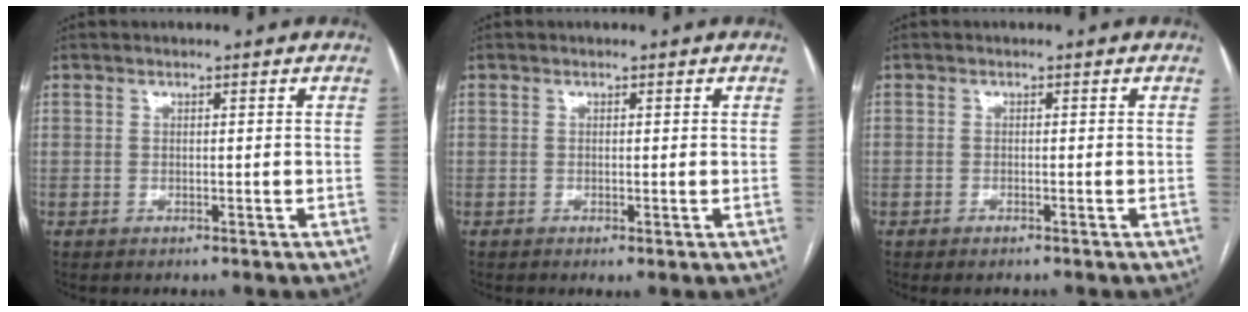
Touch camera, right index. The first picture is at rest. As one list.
[{"total": 0.7, "force": [-0.1, 0.1, 0.6], "torque": [-0.016, -0.004, 0.000]}, {"total": 0.8, "force": [-0.6, 0.1, 0.4], "torque": [-0.013, -0.003, -0.008]}]